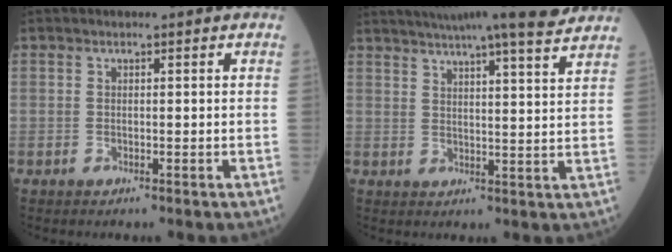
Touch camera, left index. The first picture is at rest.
{"total": 17.7, "force": [15.4, 0.9, 8.7], "torque": [-0.144, 0.017, 0.208]}